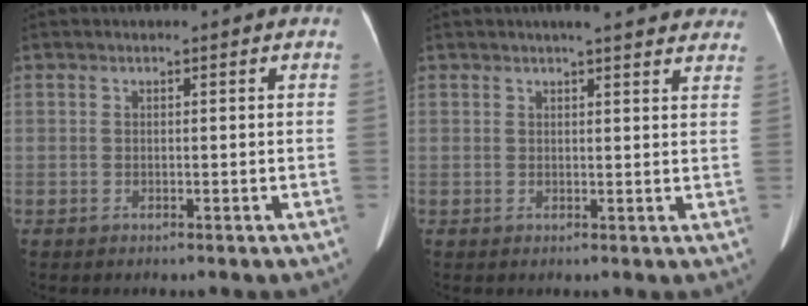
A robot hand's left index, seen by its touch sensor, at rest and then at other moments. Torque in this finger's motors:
{"motor_torque": [0.01, -0.05, -0.08, -0.01]}